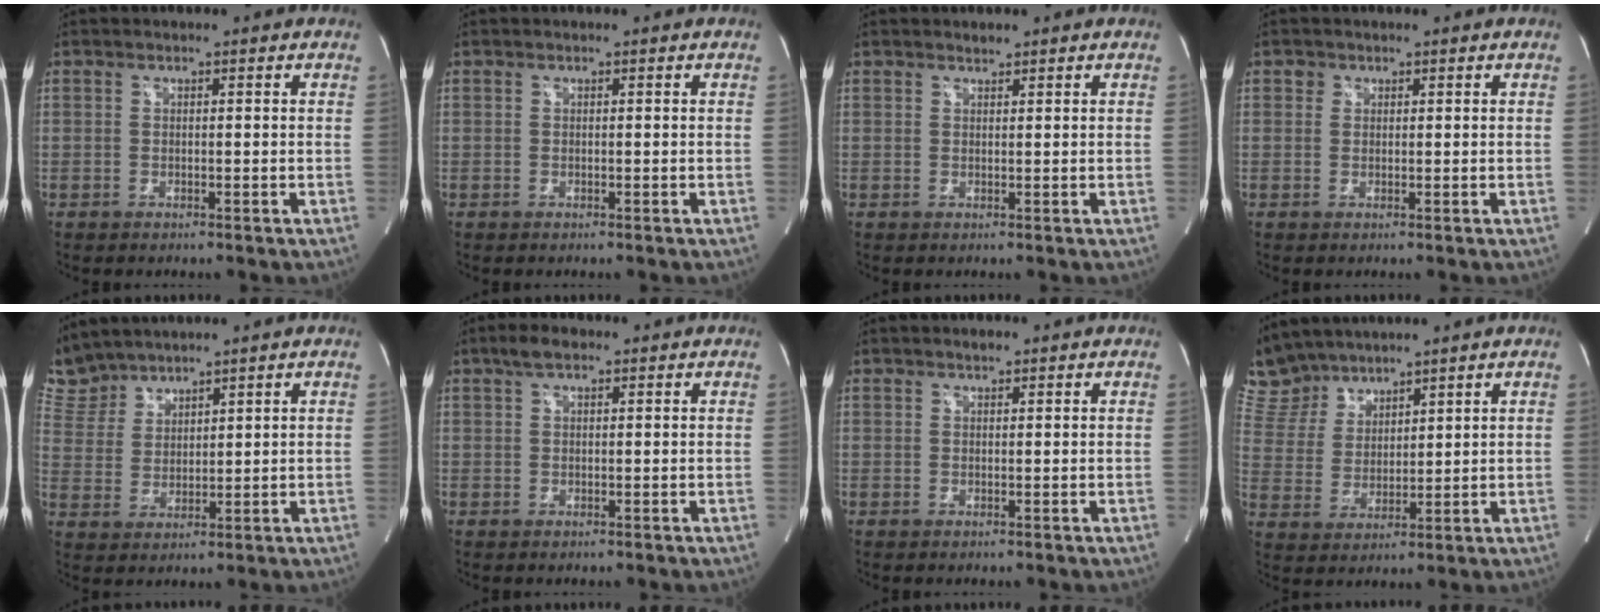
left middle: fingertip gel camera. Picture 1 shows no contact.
{"total": 0.0}
{"total": 0.8, "force": [0.8, 0.1, 0.1], "torque": [-0.010, -0.002, 0.014]}
{"total": 0.9, "force": [0.5, 0.8, 0.0], "torque": [0.009, -0.001, 0.004]}
{"total": 7.1, "force": [7.0, 1.5, 0.3], "torque": [-0.023, 0.013, 0.158]}
{"total": 2.8, "force": [1.8, 1.2, 1.9], "torque": [-0.041, 0.014, 0.033]}
{"total": 0.9, "force": [0.7, 0.3, 0.4], "torque": [-0.013, 0.002, 0.013]}
{"total": 8.7, "force": [8.3, 2.7, 0.7], "torque": [-0.030, 0.016, 0.183]}